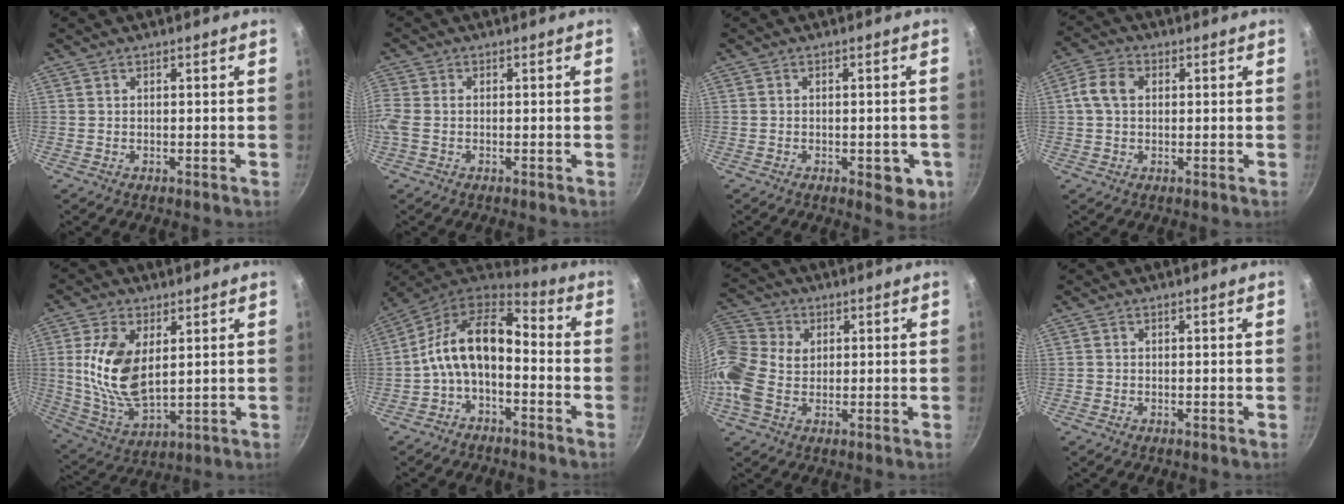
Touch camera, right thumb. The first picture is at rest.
{"total": 5.1, "force": [-0.5, 3.5, 3.7], "torque": [-0.108, 0.006, -0.011]}
{"total": 5.1, "force": [-2.0, 2.4, 4.1], "torque": [-0.028, 0.003, -0.021]}
{"total": 5.8, "force": [0.9, 4.2, 3.9], "torque": [-0.079, 0.016, 0.013]}
{"total": 14.4, "force": [2.8, 7.8, 11.7], "torque": [-0.222, -0.020, 0.066]}
{"total": 13.1, "force": [-2.3, 7.5, 10.5], "torque": [-0.168, 0.074, -0.055]}
{"total": 16.0, "force": [1.5, 12.1, 10.4], "torque": [-0.263, 0.026, 0.028]}
{"total": 0.6, "force": [-0.2, 0.6, 0.1], "torque": [0.000, 0.003, -0.004]}